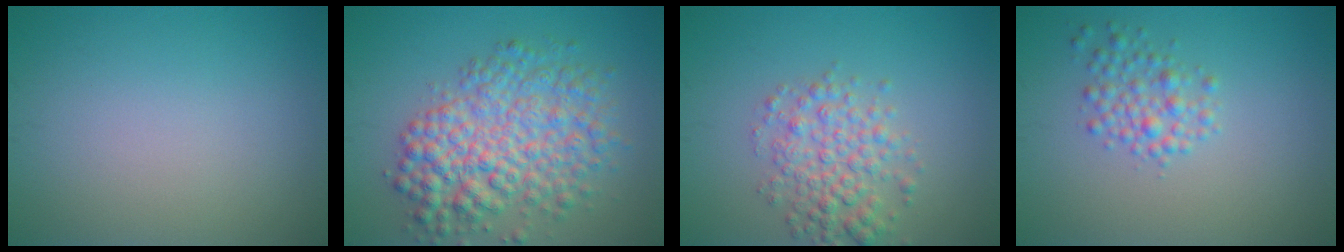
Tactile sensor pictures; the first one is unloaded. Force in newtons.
{"total": 7.6, "press": 7.6, "slide": 0.2}
{"total": 4.0, "press": 4.0, "slide": 0.1}
{"total": 2.4, "press": 2.4, "slide": 0.1}